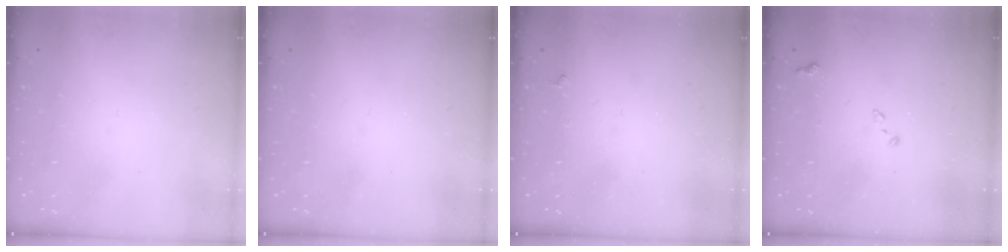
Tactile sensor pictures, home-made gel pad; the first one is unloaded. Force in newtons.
{"total": 1.1, "press": 1.0, "slide": 0.1}
{"total": 3.0, "press": 2.9, "slide": 0.5}
{"total": 7.4, "press": 7.3, "slide": 1.0}